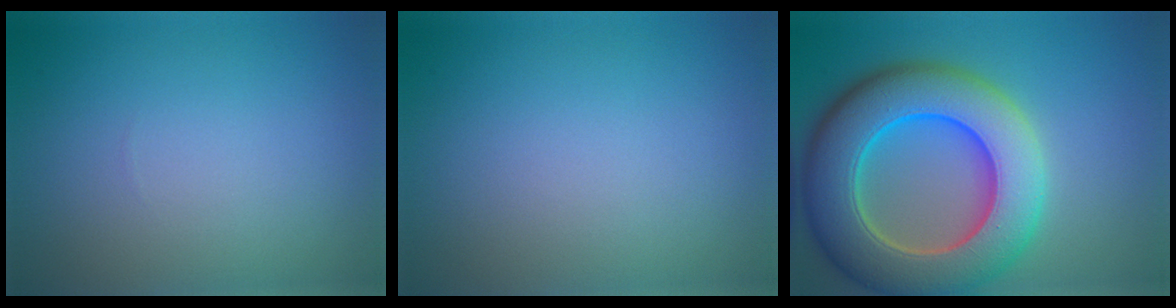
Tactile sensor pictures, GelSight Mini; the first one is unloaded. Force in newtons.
{"total": 0.0}
{"total": 12.3, "press": 12.2, "slide": 1.1}